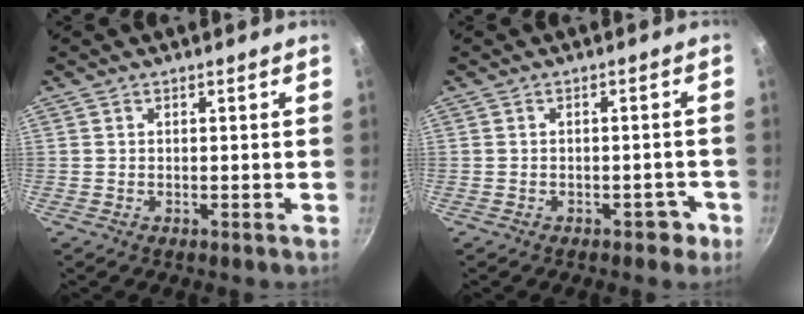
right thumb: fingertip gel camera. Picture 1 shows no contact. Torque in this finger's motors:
{"motor_torque": [0.16, 0.42, 0.15, -0.59, 0.07]}